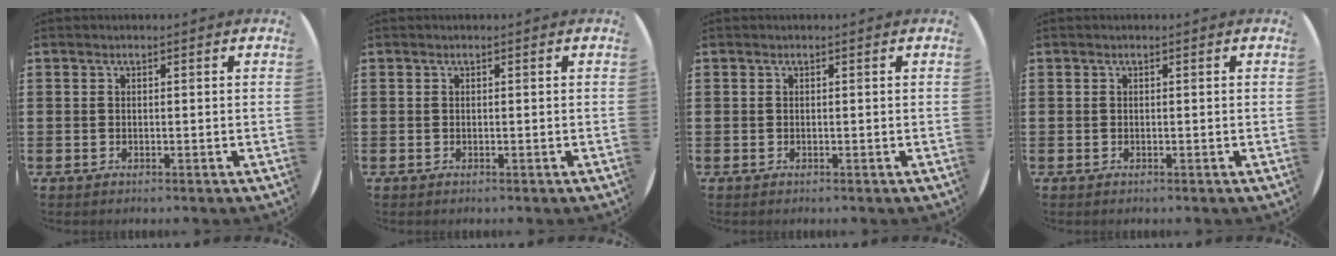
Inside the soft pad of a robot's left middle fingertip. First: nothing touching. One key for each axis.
{"total": 0.0}
{"total": 0.0}
{"total": 0.0}